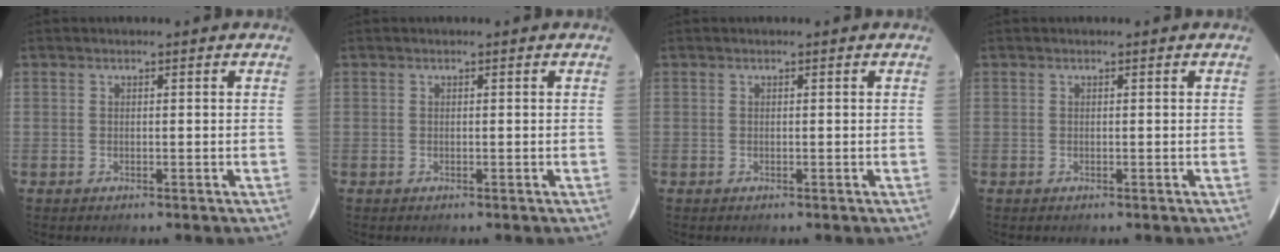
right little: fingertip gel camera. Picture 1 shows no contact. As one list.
[{"total": 0.0}, {"total": 0.0}, {"total": 0.0}]